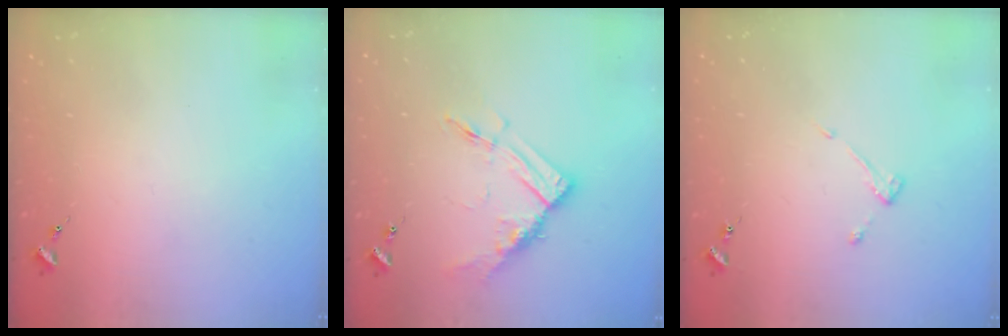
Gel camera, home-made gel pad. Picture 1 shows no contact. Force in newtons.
{"total": 11.9, "press": 11.9, "slide": 0.6}
{"total": 2.9, "press": 2.9, "slide": 0.5}